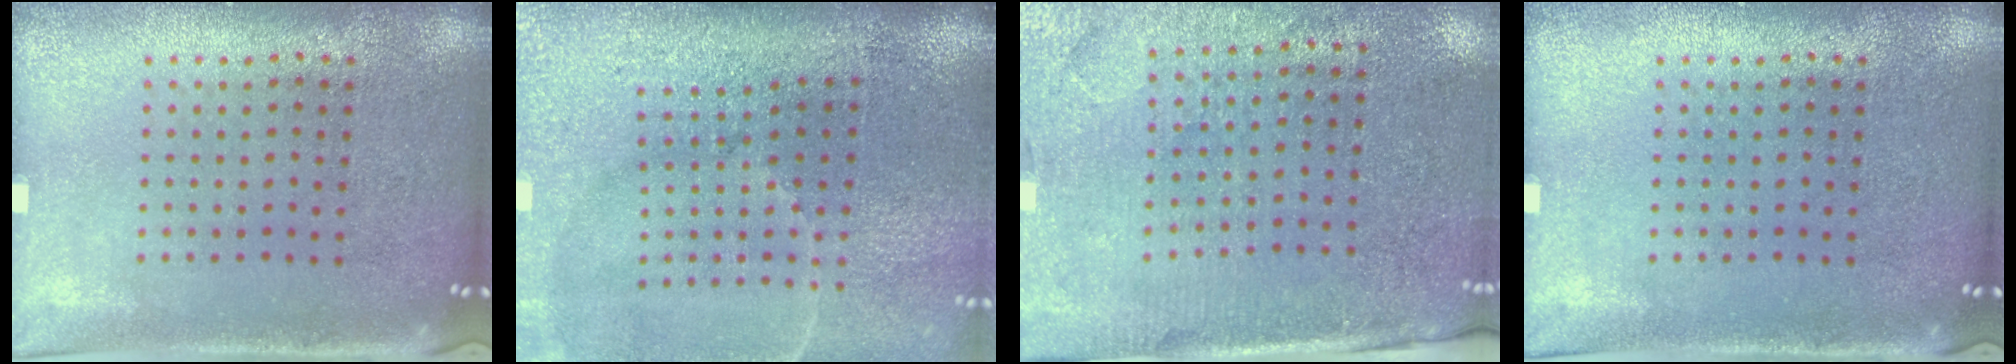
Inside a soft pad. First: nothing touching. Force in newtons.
{"total": 4.8, "press": 4.0, "slide": 2.7}
{"total": 3.0, "press": 2.8, "slide": 0.9}
{"total": 0.0}